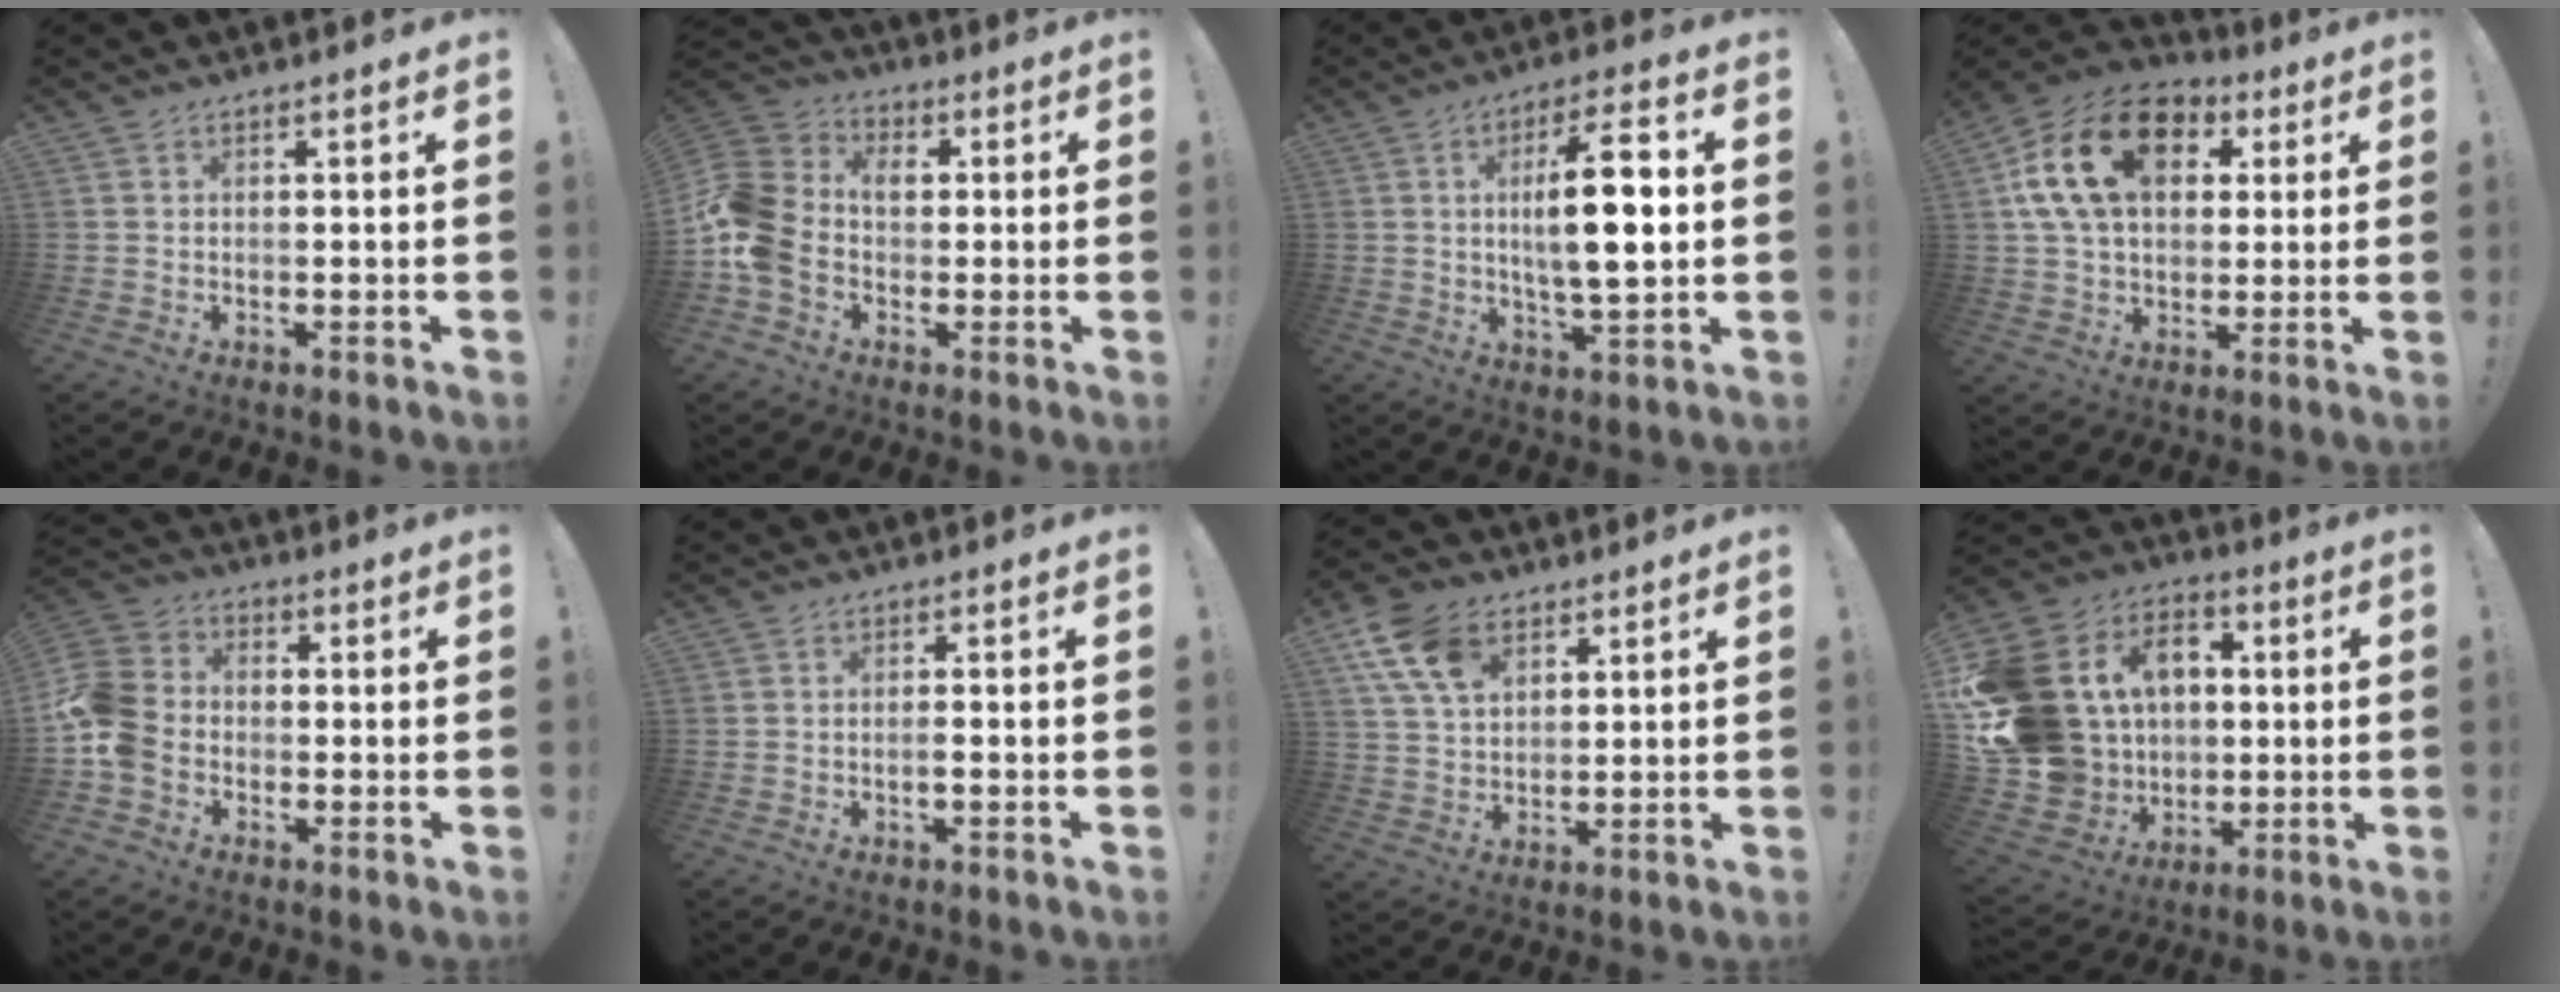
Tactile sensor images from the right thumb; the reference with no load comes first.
{"total": 14.5, "force": [-1.5, 12.0, 8.0], "torque": [-0.179, 0.020, -0.026]}
{"total": 14.6, "force": [1.5, 4.4, 13.8], "torque": [-0.226, -0.002, 0.015]}
{"total": 20.8, "force": [6.5, 14.0, 14.0], "torque": [-0.242, -0.006, 0.122]}
{"total": 11.4, "force": [-3.7, 9.1, 5.7], "torque": [-0.120, 0.037, -0.066]}
{"total": 1.5, "force": [-0.8, 0.4, 1.2], "torque": [-0.028, 0.004, -0.014]}
{"total": 13.0, "force": [6.4, 8.6, 7.4], "torque": [-0.138, -0.013, 0.125]}
{"total": 22.8, "force": [2.6, 19.7, 11.1], "torque": [-0.224, -0.006, 0.102]}